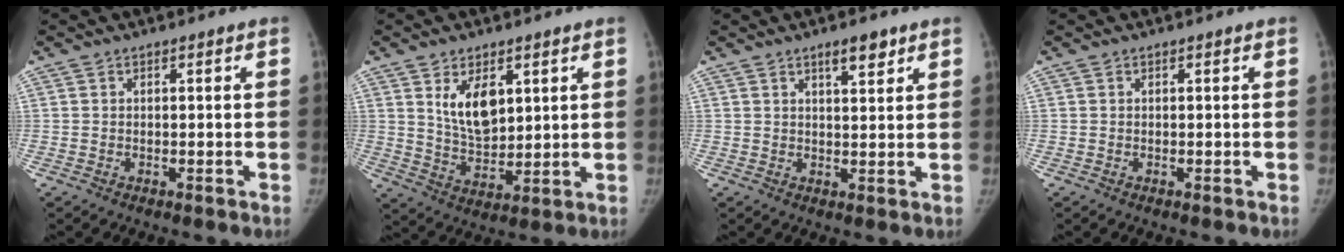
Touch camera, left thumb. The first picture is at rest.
{"total": 9.4, "force": [3.8, 5.4, 6.7], "torque": [-0.089, -0.028, 0.079]}
{"total": 4.6, "force": [3.0, 1.5, 3.2], "torque": [-0.037, -0.018, 0.046]}
{"total": 0.0}